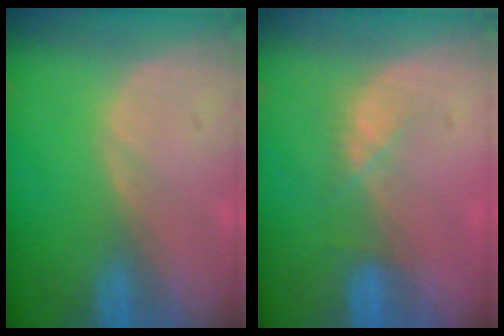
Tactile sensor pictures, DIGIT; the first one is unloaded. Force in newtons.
{"total": 2.3, "press": 2.2, "slide": 0.7}